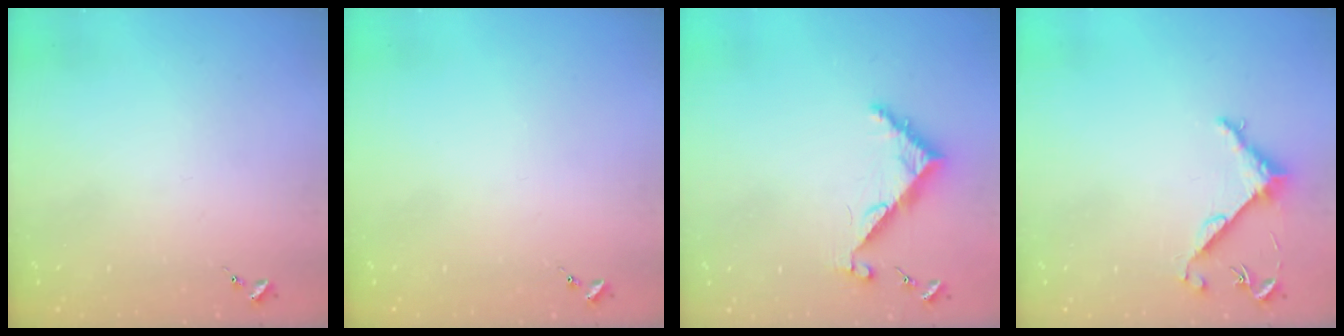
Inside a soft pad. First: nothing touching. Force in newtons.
{"total": 0.0}
{"total": 6.3, "press": 6.3, "slide": 0.5}
{"total": 5.6, "press": 5.6, "slide": 0.2}